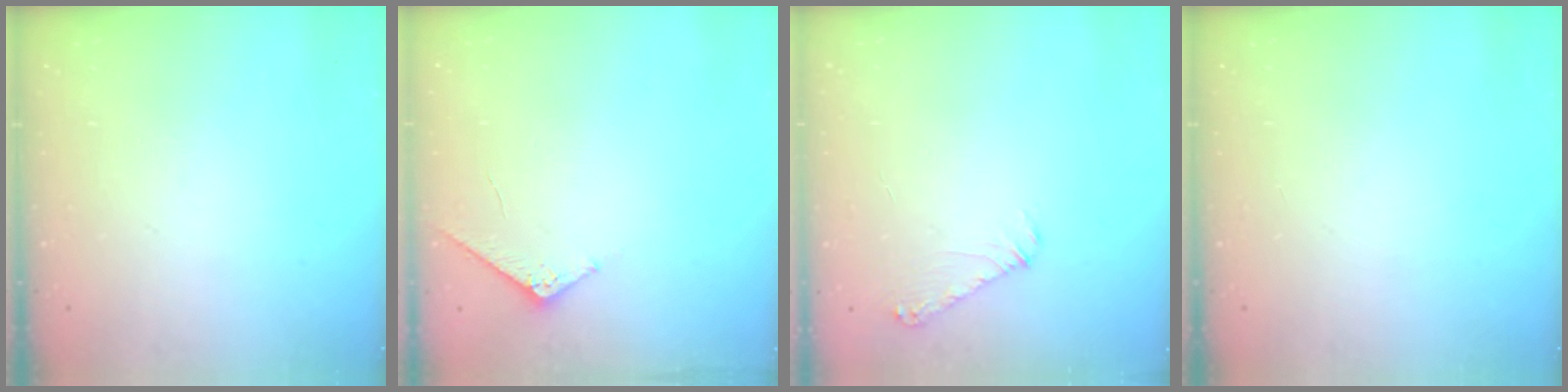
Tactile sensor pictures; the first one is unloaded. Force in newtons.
{"total": 3.9, "press": 3.9, "slide": 0.5}
{"total": 6.4, "press": 6.4, "slide": 0.7}
{"total": 0.0}